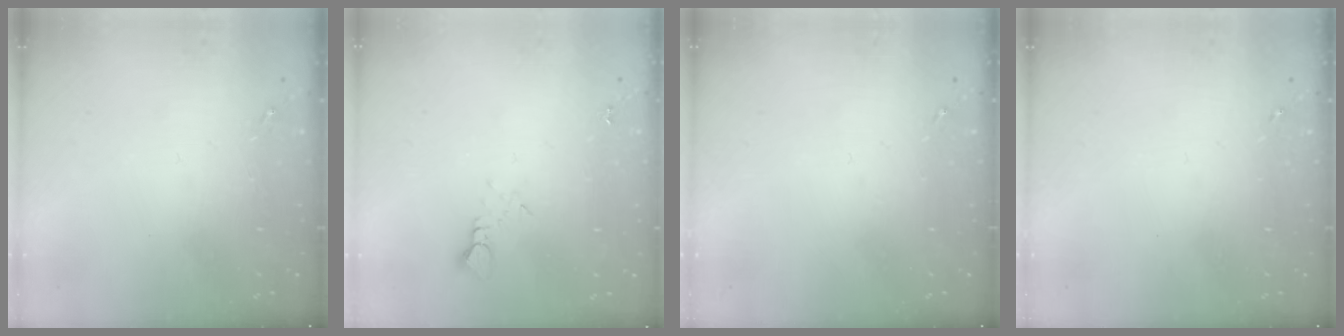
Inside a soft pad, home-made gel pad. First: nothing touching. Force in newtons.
{"total": 4.2, "press": 4.2, "slide": 0.4}
{"total": 0.0}
{"total": 0.0}